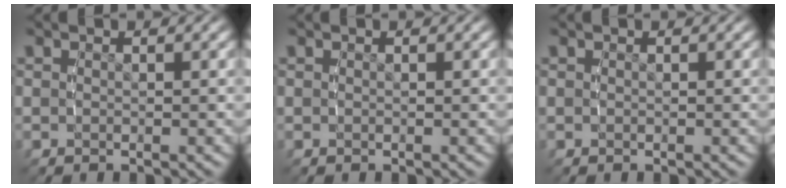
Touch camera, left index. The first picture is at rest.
{"total": 0.0}
{"total": 0.0}